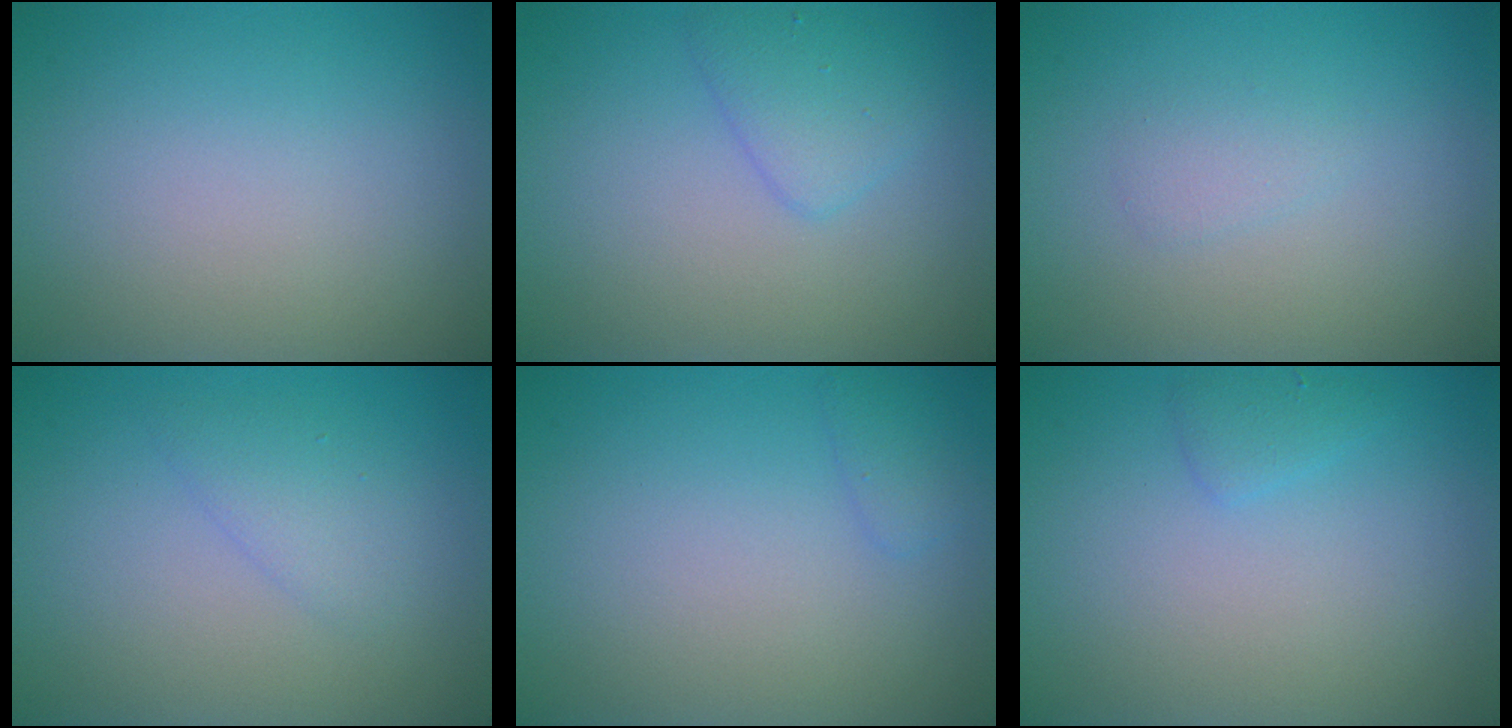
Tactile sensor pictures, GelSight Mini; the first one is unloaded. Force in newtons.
{"total": 2.3, "press": 2.2, "slide": 0.1}
{"total": 1.0, "press": 1.0, "slide": 0.1}
{"total": 1.7, "press": 1.7, "slide": 0.2}
{"total": 1.0, "press": 1.0, "slide": 0.1}
{"total": 1.1, "press": 1.1, "slide": 0.0}